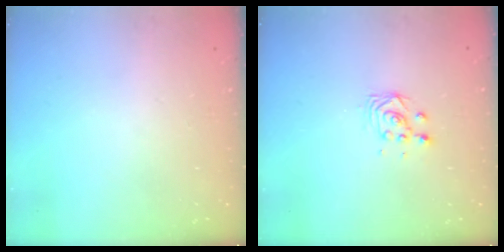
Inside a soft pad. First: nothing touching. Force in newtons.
{"total": 2.8, "press": 2.8, "slide": 0.3}